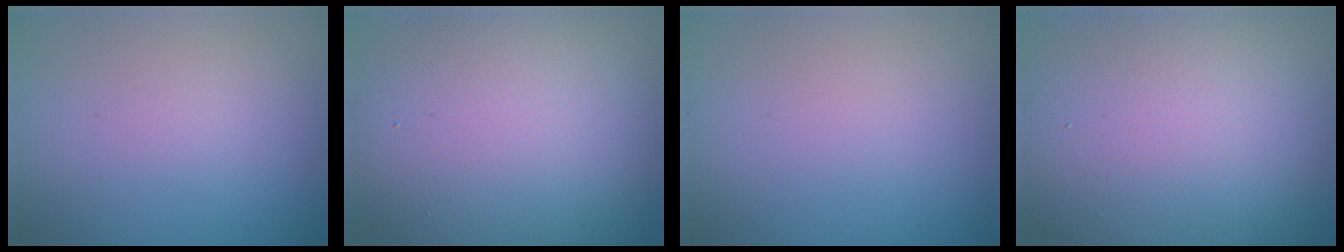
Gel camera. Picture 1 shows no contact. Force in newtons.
{"total": 13.8, "press": 13.7, "slide": 0.7}
{"total": 0.0}
{"total": 16.2, "press": 16.1, "slide": 1.2}